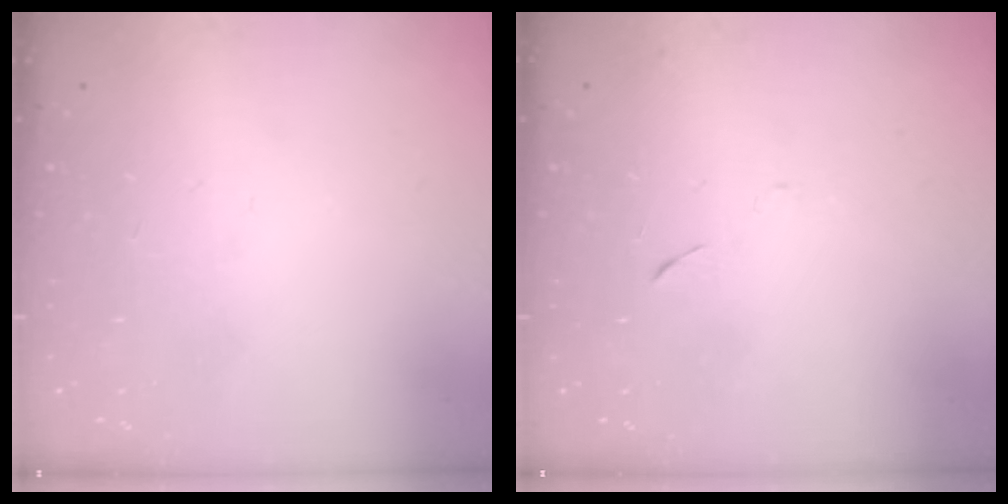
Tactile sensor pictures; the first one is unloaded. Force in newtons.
{"total": 6.3, "press": 6.2, "slide": 0.6}